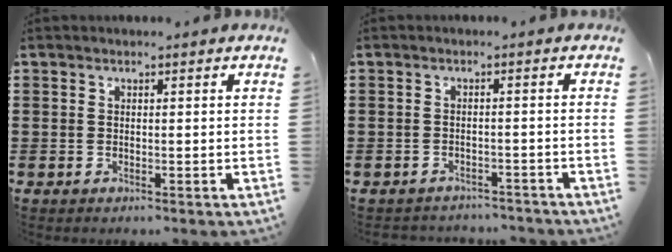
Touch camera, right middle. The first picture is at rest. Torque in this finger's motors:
{"motor_torque": [0.24, 0.23, 0.00, 0.01]}